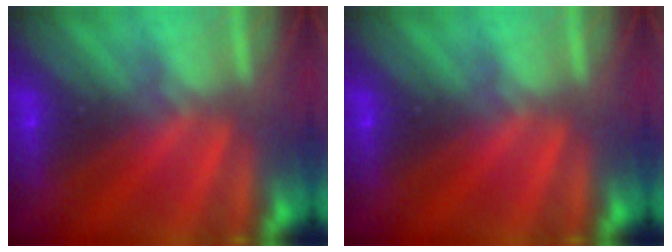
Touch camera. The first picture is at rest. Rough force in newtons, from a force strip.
{"total": 0.0}